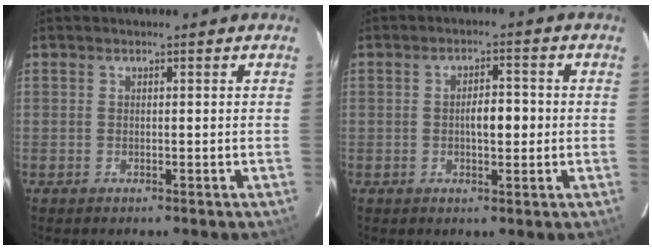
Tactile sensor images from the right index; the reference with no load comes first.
{"total": 4.4, "force": [-0.4, 1.8, 4.0], "torque": [-0.067, 0.007, -0.004]}